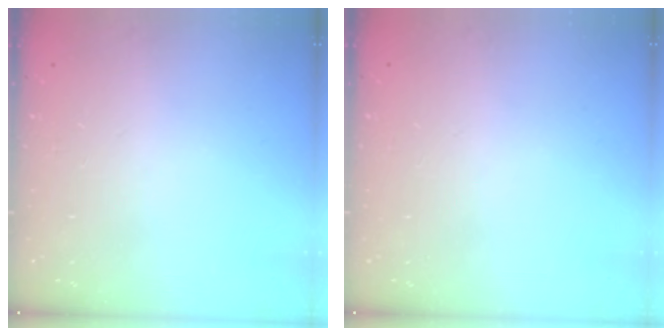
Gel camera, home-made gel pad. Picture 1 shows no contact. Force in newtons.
{"total": 0.0}